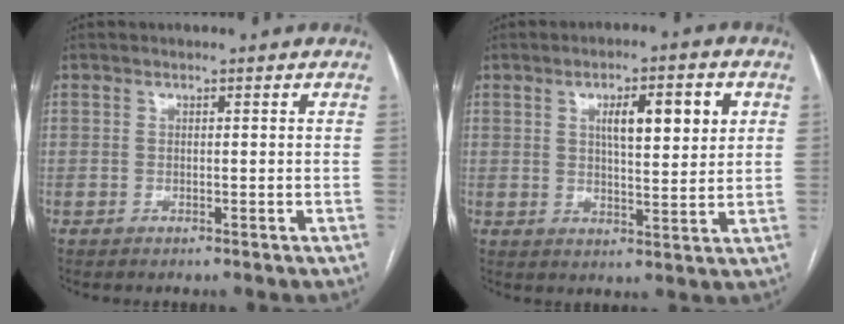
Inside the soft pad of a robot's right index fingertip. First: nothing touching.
{"total": 8.3, "force": [2.7, 1.9, 7.6], "torque": [-0.120, 0.010, 0.044]}